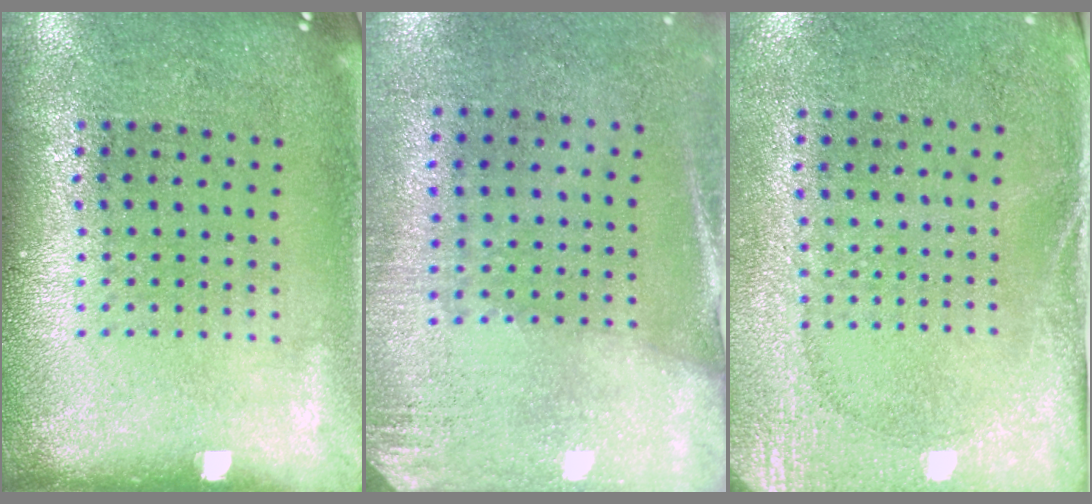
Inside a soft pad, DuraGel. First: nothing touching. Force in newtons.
{"total": 2.7, "press": 2.4, "slide": 1.3}
{"total": 2.7, "press": 2.1, "slide": 1.6}